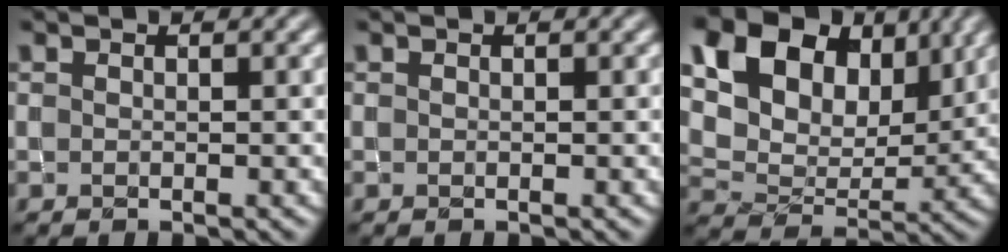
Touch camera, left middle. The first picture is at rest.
{"total": 0.0}
{"total": 13.8, "force": [7.3, 8.8, 7.8], "torque": [-0.166, 0.030, 0.122]}